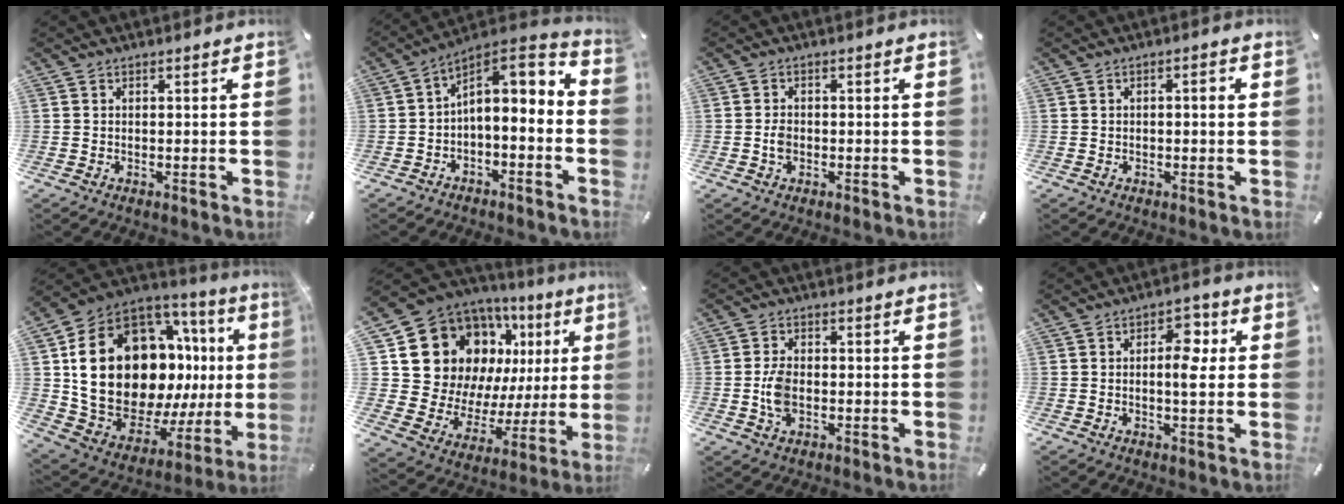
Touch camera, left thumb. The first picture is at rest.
{"total": 5.3, "force": [0.6, 3.7, 3.8], "torque": [-0.047, -0.028, 0.003]}
{"total": 2.0, "force": [-0.5, 1.5, 1.3], "torque": [-0.024, 0.003, -0.008]}
{"total": 2.0, "force": [0.2, 0.8, 1.8], "torque": [-0.025, 0.001, -0.001]}
{"total": 27.5, "force": [6.6, 18.0, 19.7], "torque": [-0.364, -0.077, 0.153]}
{"total": 20.1, "force": [9.7, 14.8, 9.5], "torque": [-0.153, -0.062, 0.201]}
{"total": 5.1, "force": [-0.9, 3.1, 3.9], "torque": [-0.089, 0.000, -0.018]}
{"total": 7.0, "force": [0.7, 3.4, 6.0], "torque": [-0.076, -0.002, 0.003]}